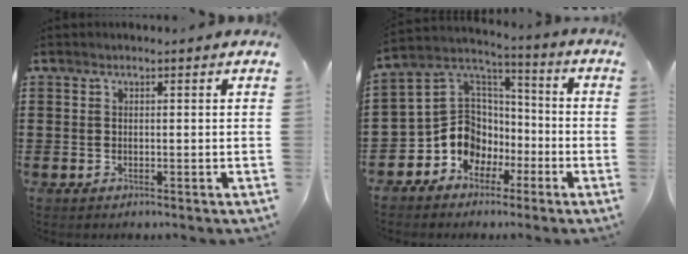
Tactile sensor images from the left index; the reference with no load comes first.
{"total": 9.5, "force": [-3.4, 8.4, 2.5], "torque": [-0.096, -0.005, -0.064]}